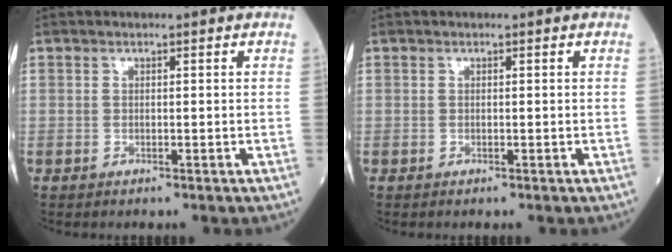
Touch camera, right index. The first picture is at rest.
{"total": 0.0}